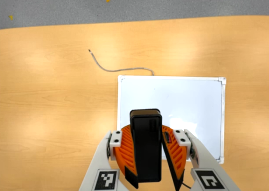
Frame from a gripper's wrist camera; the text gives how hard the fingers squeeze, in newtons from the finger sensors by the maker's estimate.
{"total": 9.9, "left": 10.0, "right": 9.8}